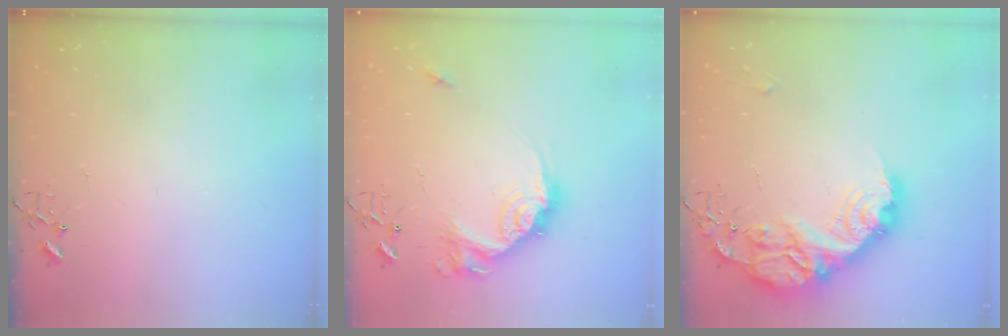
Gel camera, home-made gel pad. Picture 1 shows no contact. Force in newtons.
{"total": 16.6, "press": 16.6, "slide": 0.9}
{"total": 24.7, "press": 24.6, "slide": 2.0}